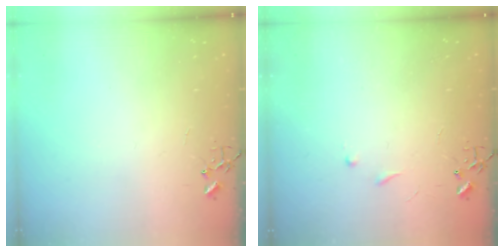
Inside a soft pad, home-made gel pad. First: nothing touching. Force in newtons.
{"total": 5.3, "press": 5.2, "slide": 0.7}